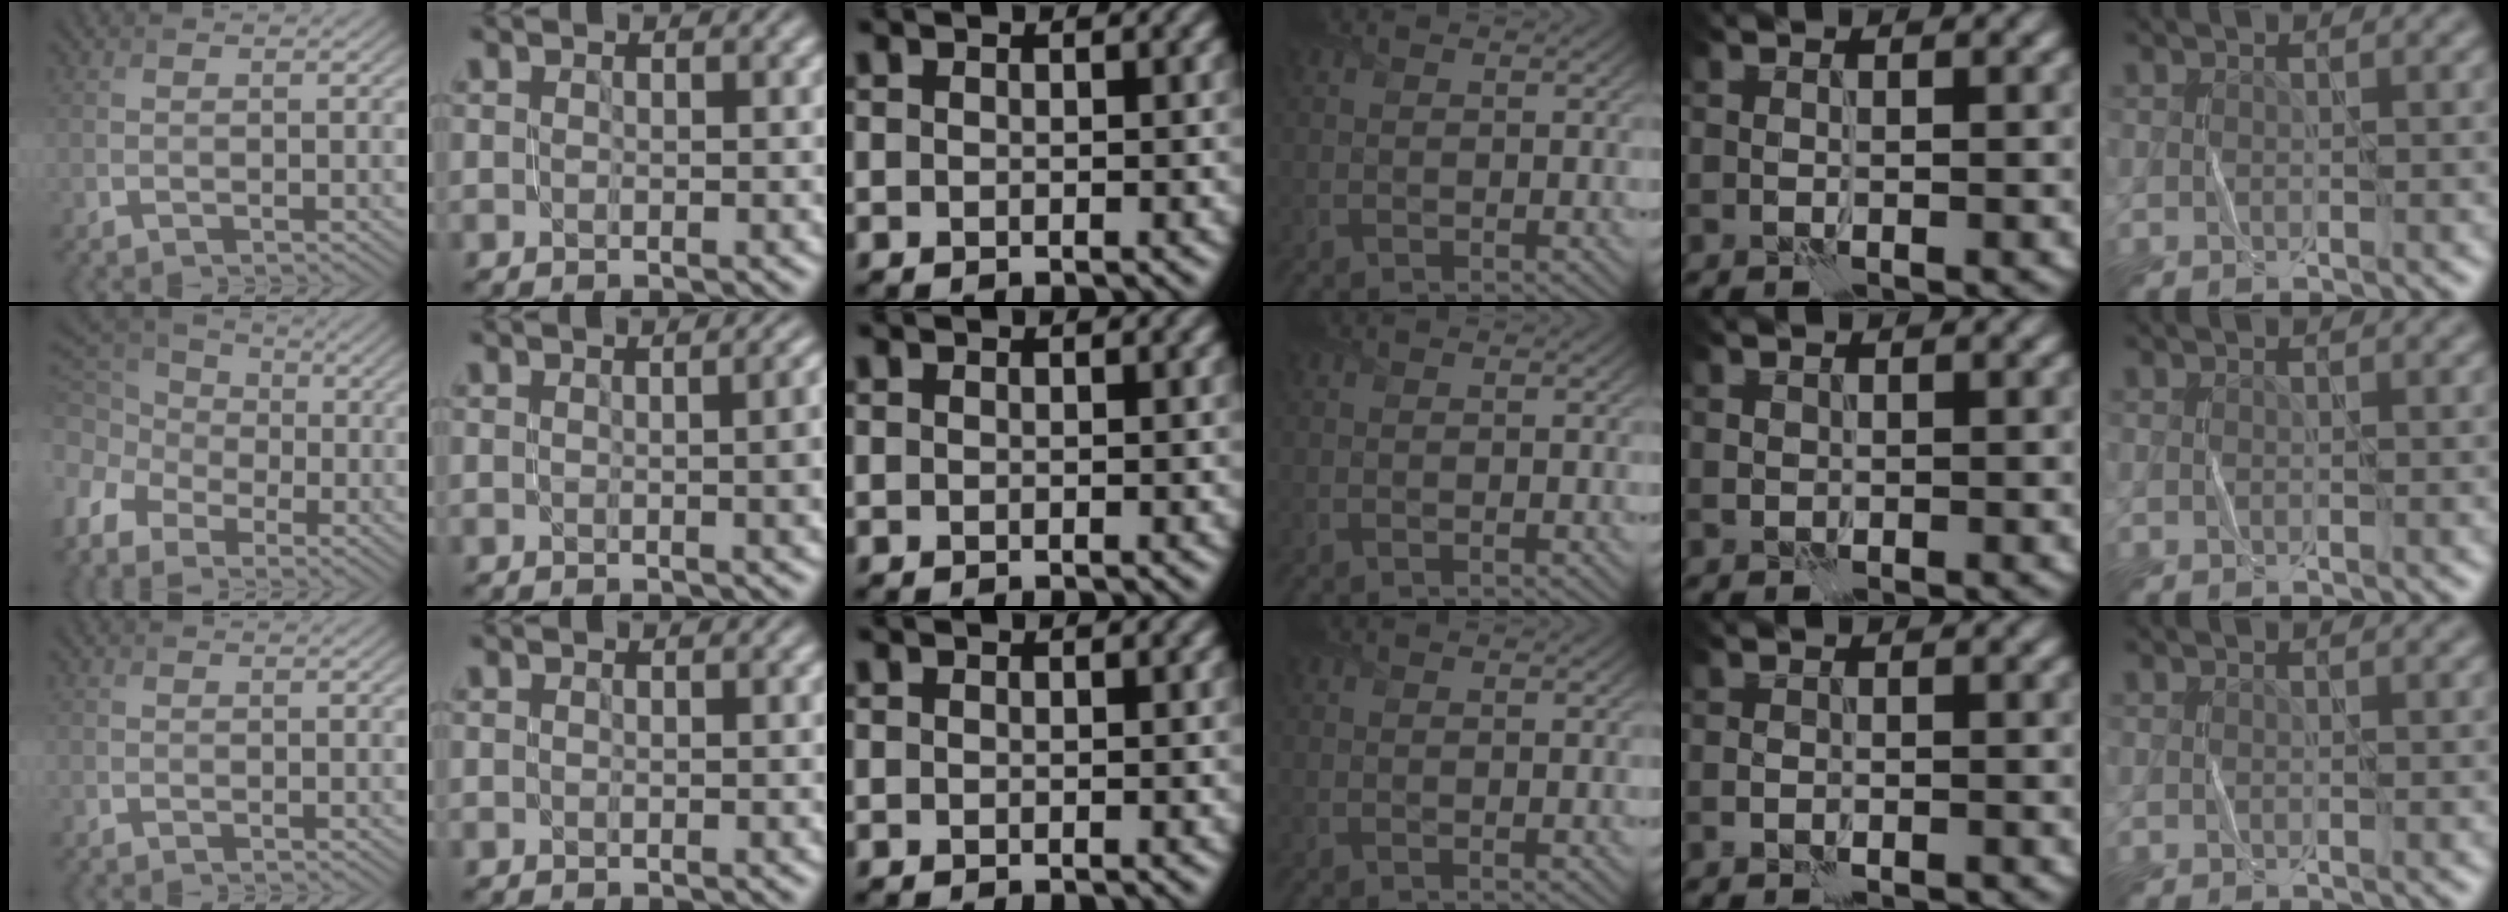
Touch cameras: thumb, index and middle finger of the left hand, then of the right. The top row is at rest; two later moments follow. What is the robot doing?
{"motion": "fold", "object": "shorts"}